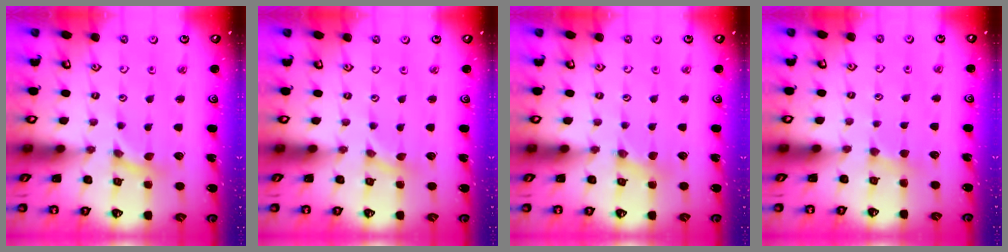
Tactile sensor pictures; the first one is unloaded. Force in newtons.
{"total": 0.0}
{"total": 1.1, "press": 1.1, "slide": 0.2}
{"total": 3.7, "press": 3.6, "slide": 0.6}